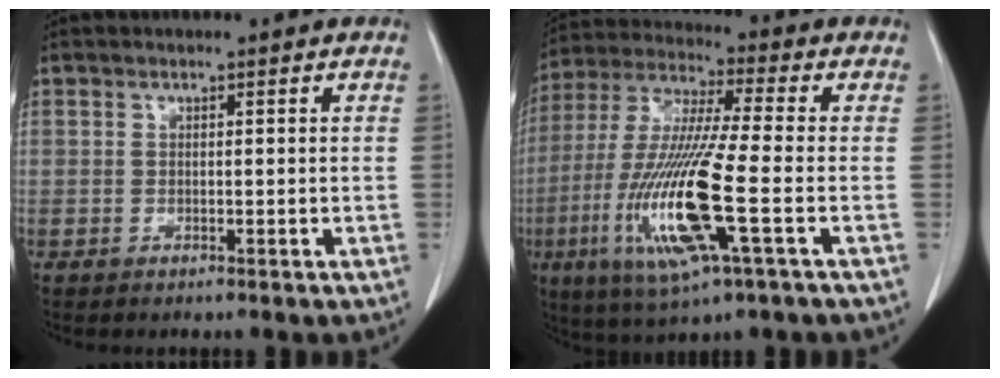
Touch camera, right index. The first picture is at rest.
{"total": 17.2, "force": [-4.6, 1.0, 16.6], "torque": [-0.350, -0.021, -0.088]}